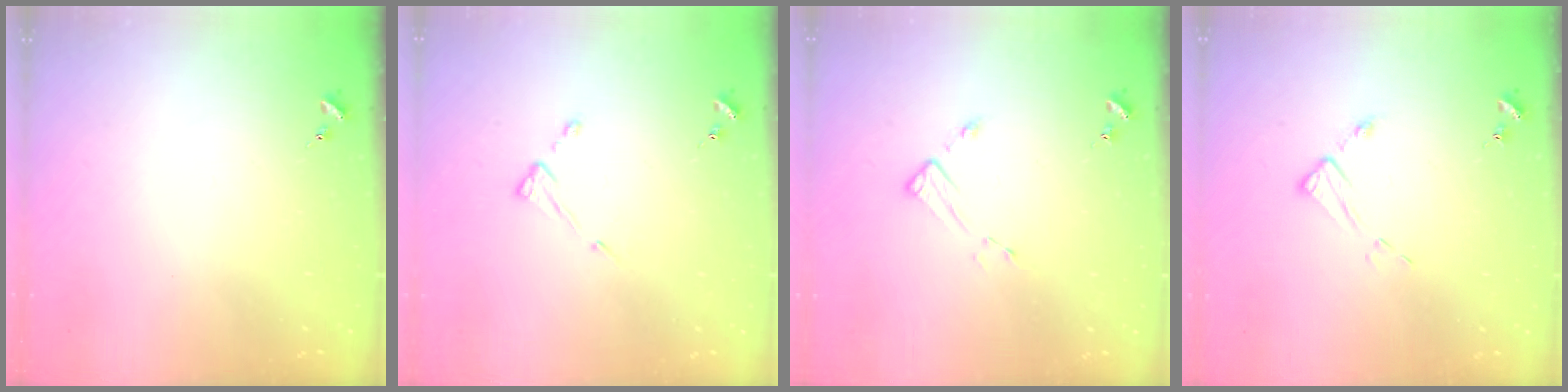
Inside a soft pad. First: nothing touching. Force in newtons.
{"total": 4.4, "press": 4.3, "slide": 0.7}
{"total": 3.8, "press": 3.8, "slide": 0.3}
{"total": 5.3, "press": 5.2, "slide": 0.1}